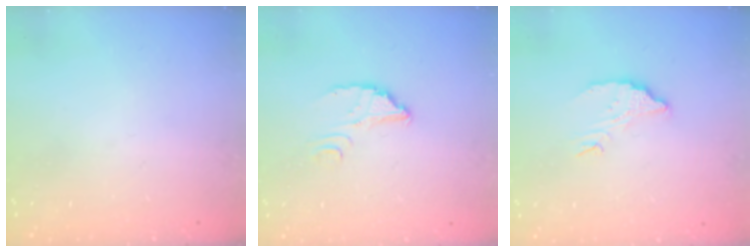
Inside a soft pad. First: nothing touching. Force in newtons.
{"total": 3.6, "press": 3.6, "slide": 0.3}
{"total": 5.9, "press": 5.9, "slide": 0.3}